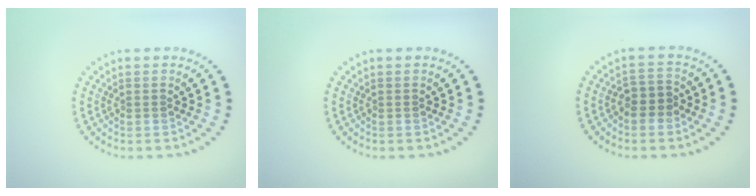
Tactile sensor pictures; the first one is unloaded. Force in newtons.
{"total": 0.0}
{"total": 2.2, "press": 2.0, "slide": 0.9}